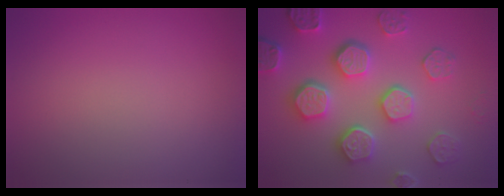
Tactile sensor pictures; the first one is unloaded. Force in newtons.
{"total": 6.6, "press": 5.8, "slide": 3.1}